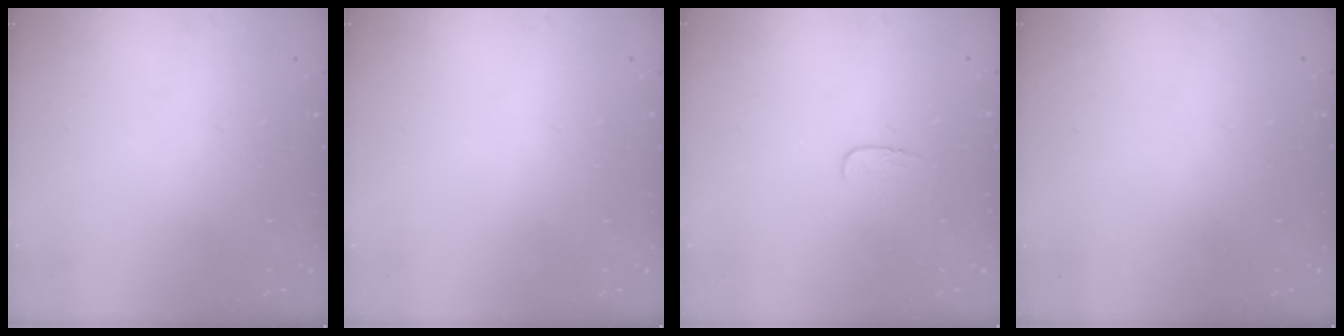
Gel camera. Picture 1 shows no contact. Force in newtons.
{"total": 0.0}
{"total": 3.9, "press": 3.8, "slide": 0.4}
{"total": 0.0}